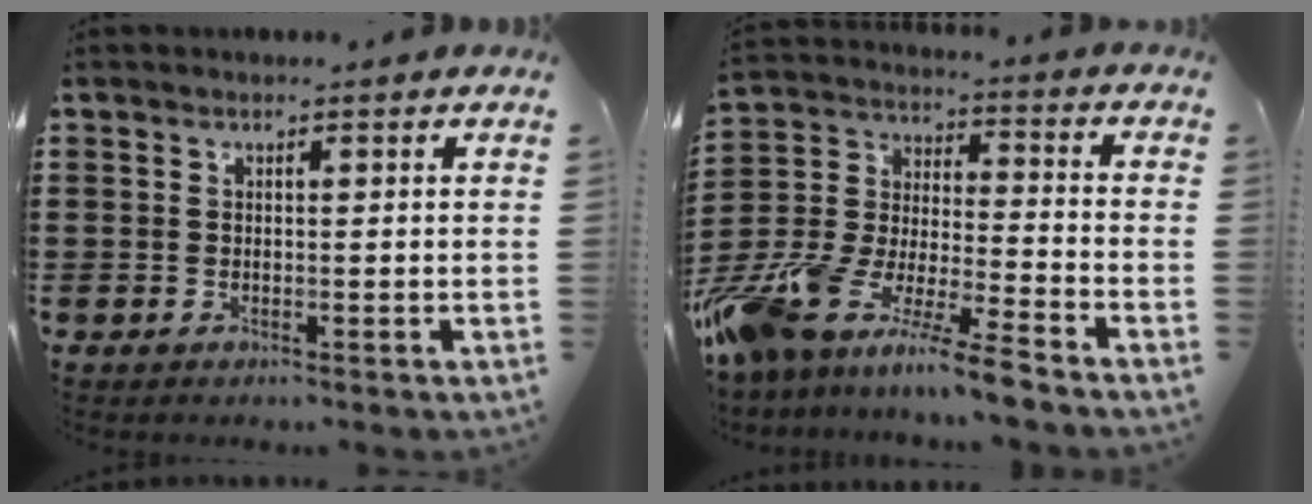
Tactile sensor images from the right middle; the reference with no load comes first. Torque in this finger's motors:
{"motor_torque": [2.14, 0.00, 1.01, 0.21]}